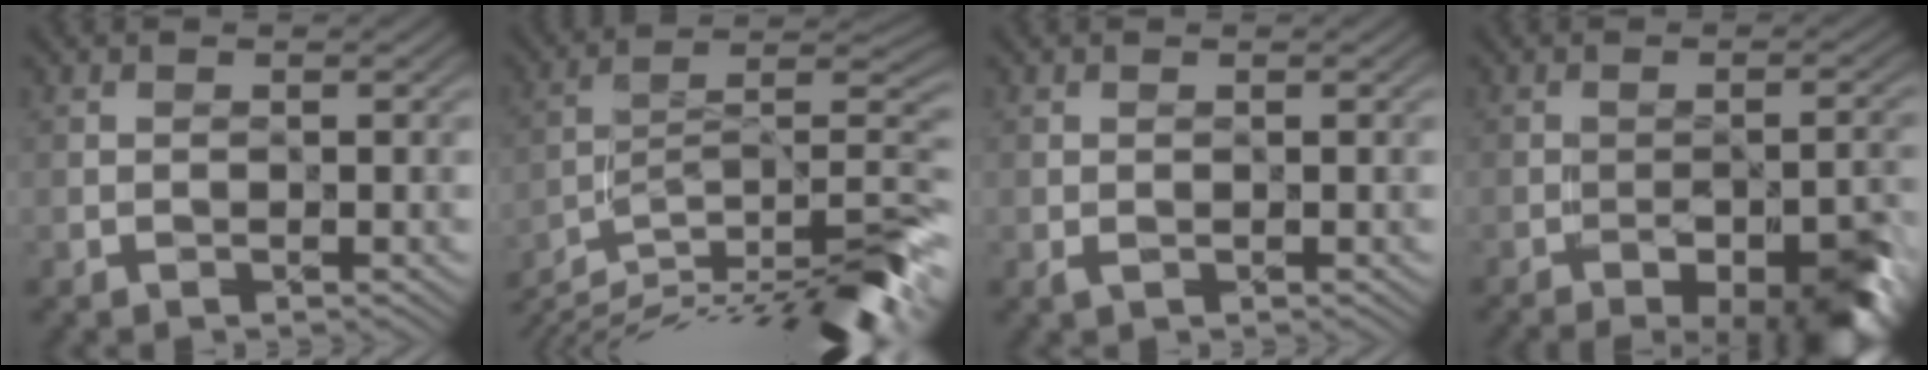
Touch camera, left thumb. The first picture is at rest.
{"total": 14.4, "force": [-10.9, 2.9, 9.0], "torque": [-0.171, -0.001, -0.182]}
{"total": 0.6, "force": [-0.1, 0.4, 0.5], "torque": [-0.014, -0.004, -0.003]}
{"total": 12.2, "force": [-8.6, 3.7, 7.9], "torque": [-0.096, -0.016, -0.099]}